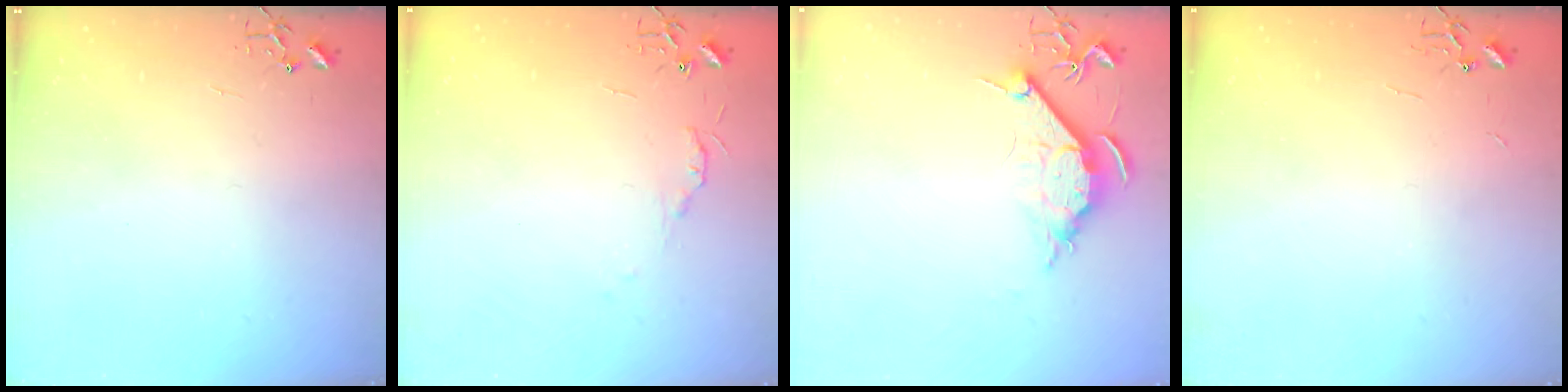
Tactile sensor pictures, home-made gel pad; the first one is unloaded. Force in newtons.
{"total": 4.8, "press": 4.8, "slide": 0.7}
{"total": 9.3, "press": 9.2, "slide": 1.0}
{"total": 2.2, "press": 2.2, "slide": 0.3}